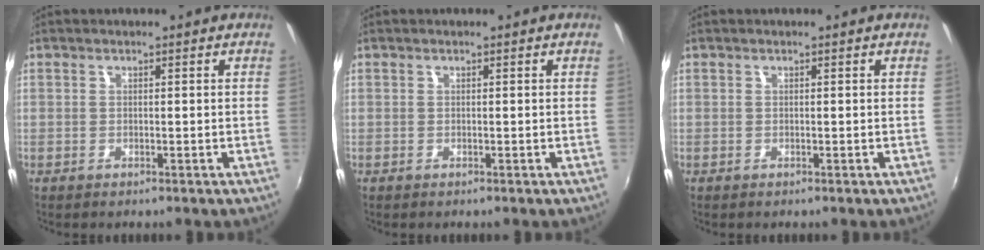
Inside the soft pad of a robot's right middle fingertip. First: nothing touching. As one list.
[{"total": 0.0}, {"total": 0.0}]